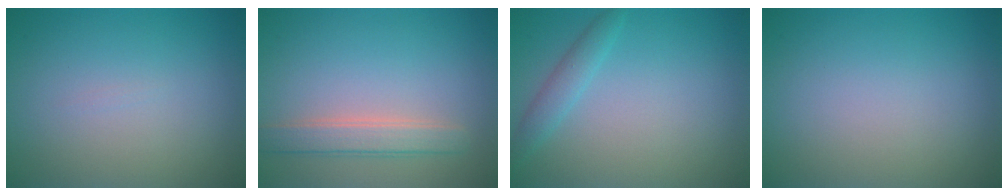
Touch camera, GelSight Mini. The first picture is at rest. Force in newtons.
{"total": 2.7, "press": 2.7, "slide": 0.5}
{"total": 1.8, "press": 1.8, "slide": 0.2}
{"total": 0.0}